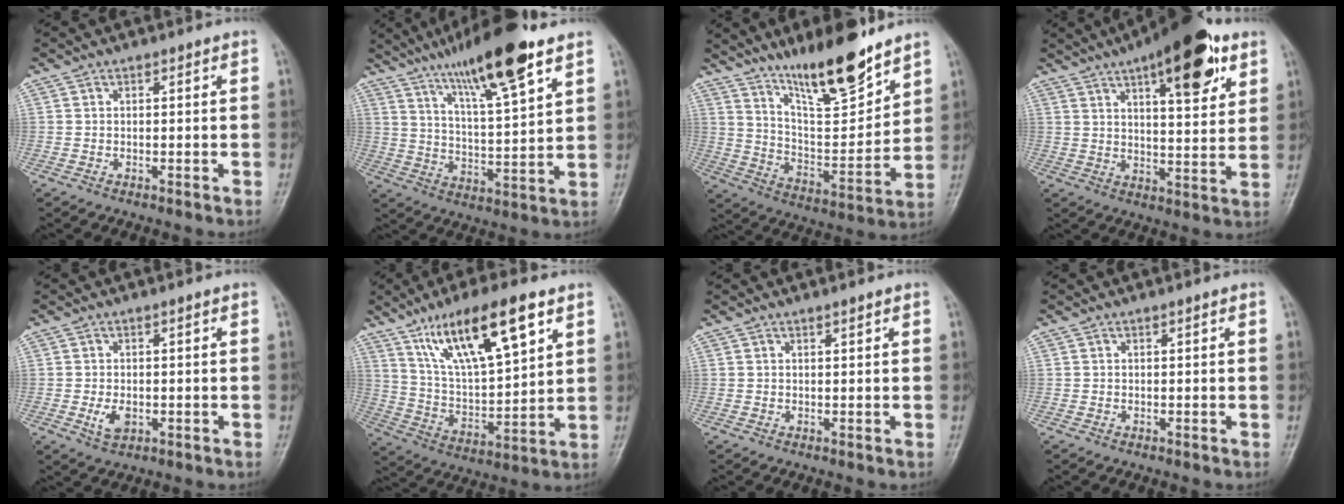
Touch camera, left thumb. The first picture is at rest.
{"total": 16.5, "force": [10.7, 2.6, 12.3], "torque": [-0.196, -0.046, 0.184]}
{"total": 16.4, "force": [12.2, 4.2, 10.1], "torque": [-0.134, -0.085, 0.216]}
{"total": 17.9, "force": [9.6, 6.2, 13.7], "torque": [-0.168, -0.030, 0.138]}
{"total": 3.1, "force": [-0.6, 1.9, 2.3], "torque": [-0.041, -0.005, -0.008]}
{"total": 17.9, "force": [9.9, 5.2, 14.0], "torque": [-0.226, -0.031, 0.187]}
{"total": 0.6, "force": [0.5, 0.1, 0.3], "torque": [-0.004, -0.002, 0.008]}
{"total": 0.0}